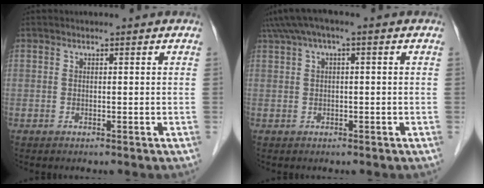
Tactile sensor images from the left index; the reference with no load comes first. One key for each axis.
{"total": 4.1, "fx": 1.7, "fy": 0.8, "fz": 3.6, "tx": -0.075, "ty": 0.033, "tz": 0.033}